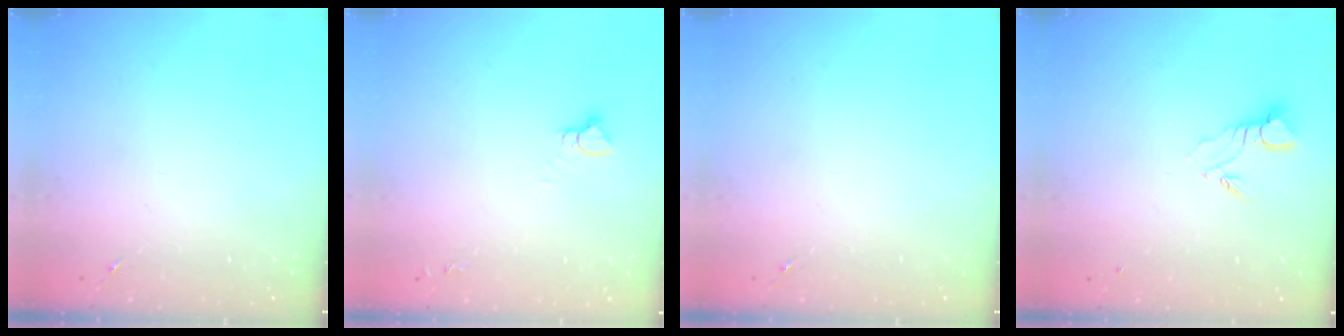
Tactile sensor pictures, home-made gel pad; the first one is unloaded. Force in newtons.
{"total": 3.3, "press": 3.3, "slide": 0.2}
{"total": 0.0}
{"total": 3.7, "press": 3.7, "slide": 0.4}